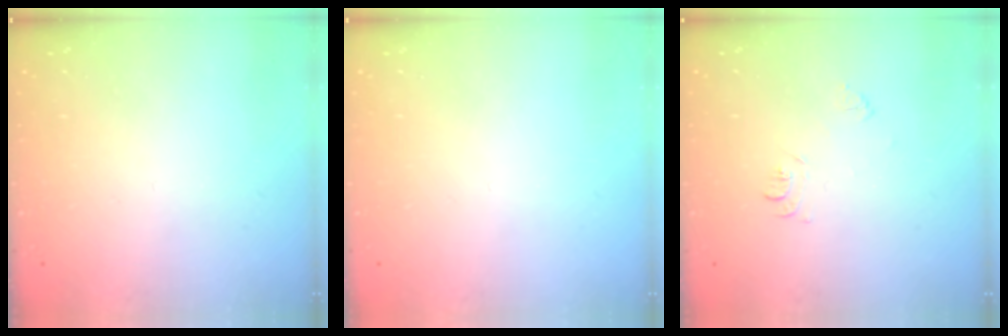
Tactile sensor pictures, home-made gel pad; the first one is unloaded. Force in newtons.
{"total": 0.0}
{"total": 4.9, "press": 4.9, "slide": 0.7}